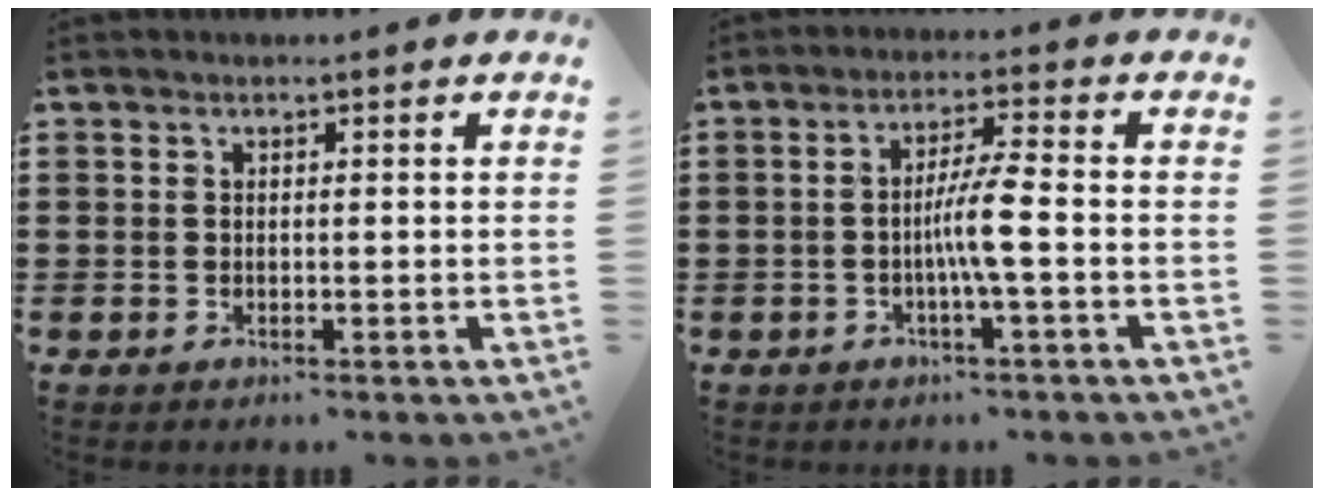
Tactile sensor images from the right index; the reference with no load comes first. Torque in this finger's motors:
{"motor_torque": [1.45, 0.69, 0.34, 0.06]}